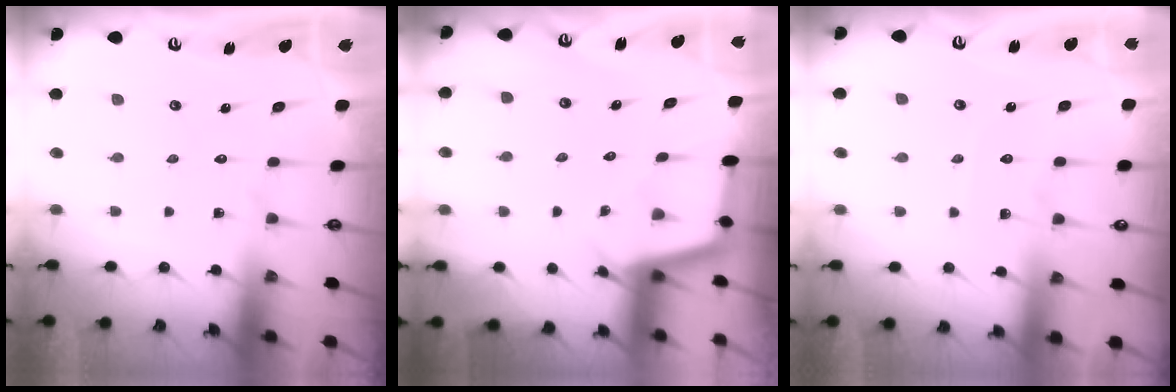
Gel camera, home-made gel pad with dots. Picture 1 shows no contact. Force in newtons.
{"total": 2.8, "press": 2.8, "slide": 0.3}
{"total": 3.2, "press": 3.2, "slide": 0.4}